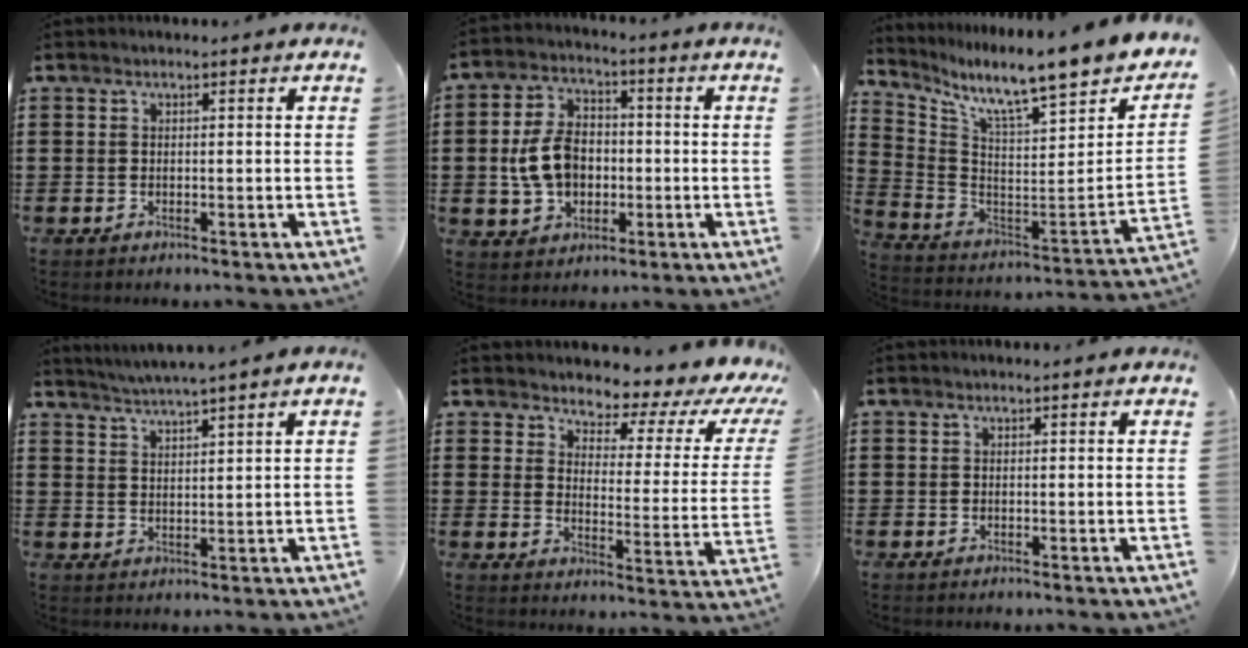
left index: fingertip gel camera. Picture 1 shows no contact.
{"total": 8.6, "force": [-0.8, 6.2, 5.8], "torque": [-0.140, 0.010, -0.018]}
{"total": 8.9, "force": [7.2, 0.4, 5.2], "torque": [-0.110, -0.080, 0.109]}
{"total": 2.6, "force": [2.3, -0.8, 0.7], "torque": [-0.021, -0.010, 0.042]}
{"total": 3.8, "force": [3.2, 1.3, 1.6], "torque": [-0.040, -0.035, 0.043]}
{"total": 0.0}